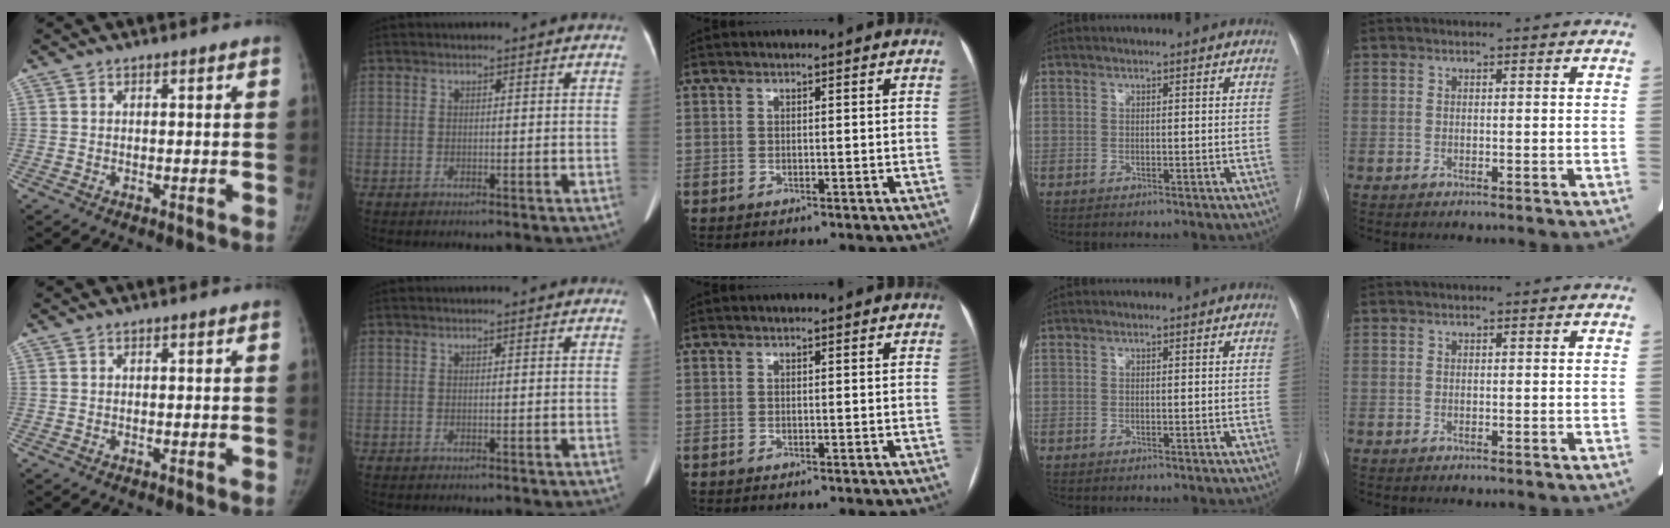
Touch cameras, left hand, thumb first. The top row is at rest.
{}